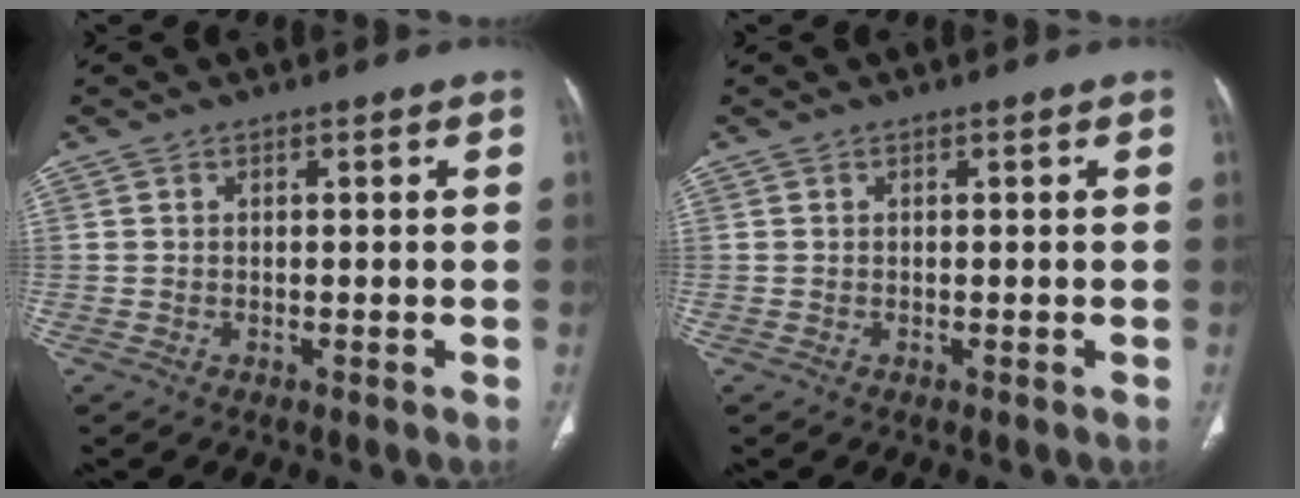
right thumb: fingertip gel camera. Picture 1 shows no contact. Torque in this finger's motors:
{"motor_torque": [0.00, 0.00, -0.07, 0.06, 0.00]}